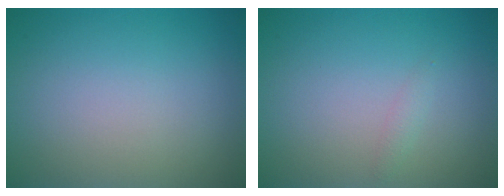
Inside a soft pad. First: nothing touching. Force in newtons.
{"total": 0.7, "press": 0.7, "slide": 0.0}